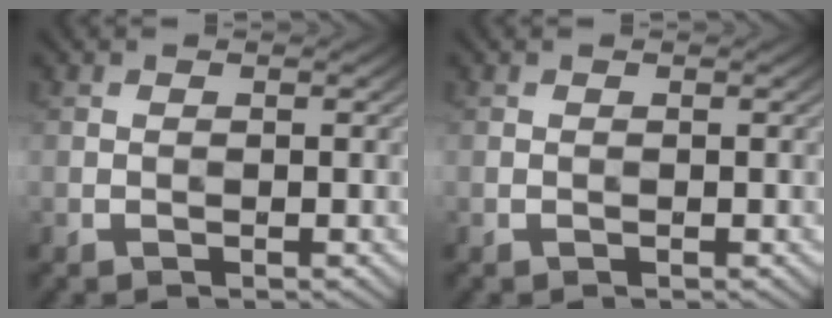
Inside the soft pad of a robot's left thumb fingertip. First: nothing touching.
{"total": 0.0}